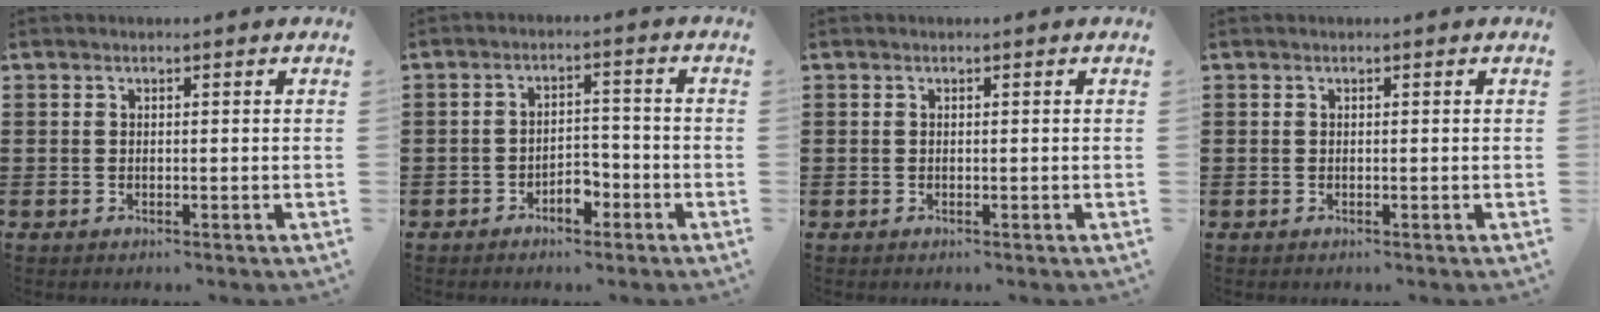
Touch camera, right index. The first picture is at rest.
{"total": 3.5, "force": [-2.4, 1.8, 1.8], "torque": [-0.034, 0.007, -0.048]}
{"total": 0.0}
{"total": 0.0}